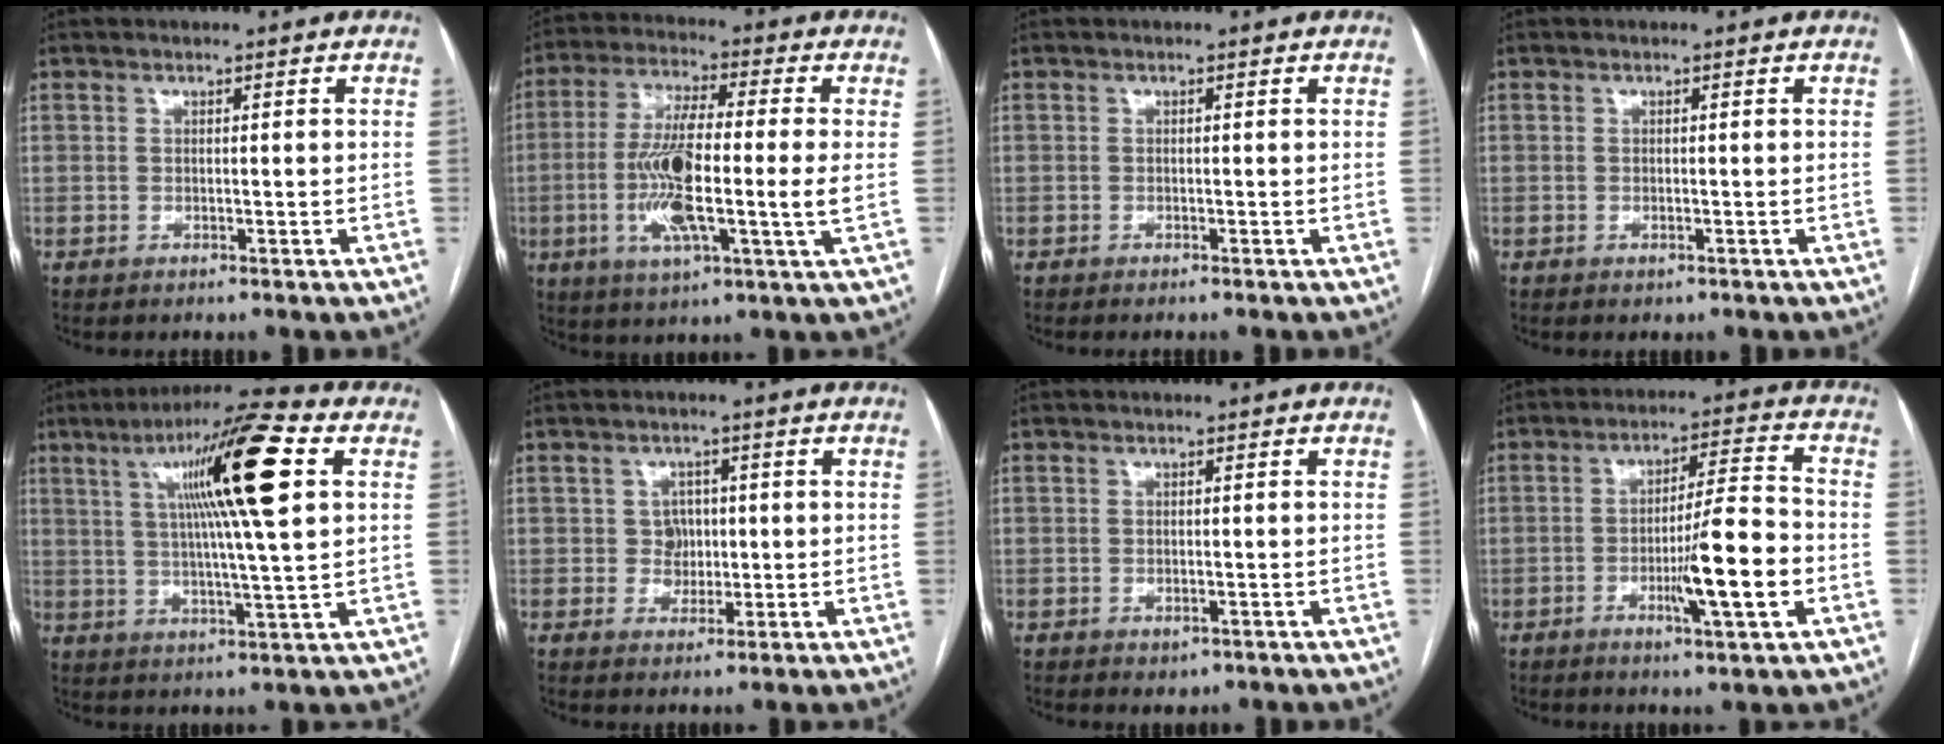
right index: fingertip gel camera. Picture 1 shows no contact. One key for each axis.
{"total": 13.9, "fx": -1.6, "fy": 1.2, "fz": 13.8, "tx": -0.275, "ty": -0.005, "tz": -0.034}
{"total": 0.6, "fx": -0.6, "fy": 0.0, "fz": 0.3, "tx": -0.006, "ty": -0.001, "tz": -0.009}
{"total": 0.6, "fx": -0.4, "fy": 0.2, "fz": 0.4, "tx": -0.008, "ty": -0.001, "tz": -0.003}
{"total": 16.2, "fx": 5.1, "fy": 0.3, "fz": 15.4, "tx": -0.255, "ty": 0.019, "tz": 0.077}
{"total": 3.1, "fx": 0.2, "fy": 3.0, "fz": 0.8, "tx": -0.005, "ty": 0.007, "tz": 0.009}
{"total": 1.4, "fx": -0.6, "fy": 0.9, "fz": 0.9, "tx": -0.011, "ty": 0.000, "tz": 0.000}
{"total": 10.9, "fx": -3.1, "fy": 0.4, "fz": 10.4, "tx": -0.171, "ty": -0.004, "tz": -0.048}